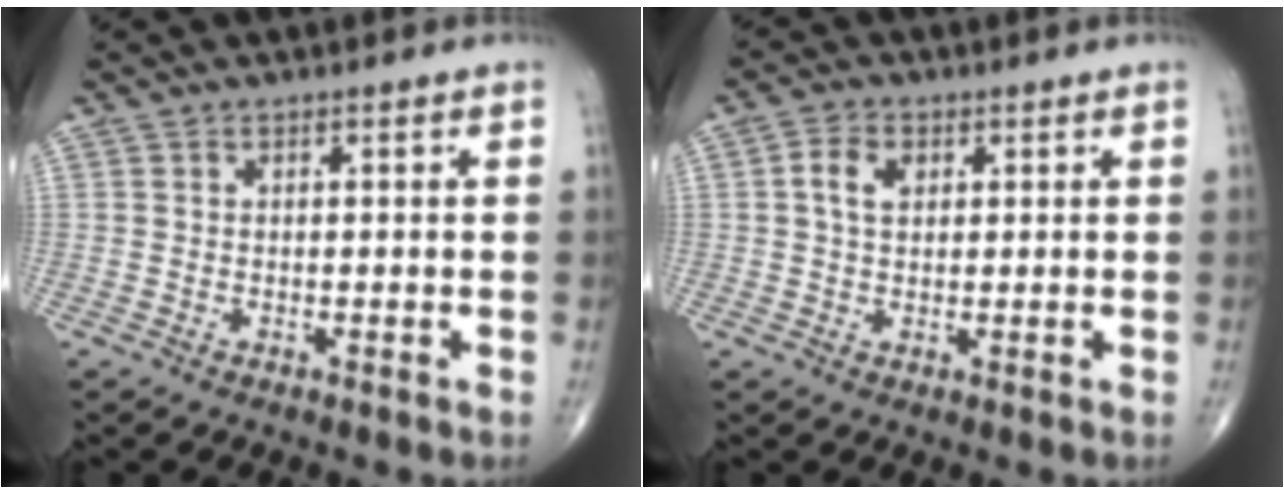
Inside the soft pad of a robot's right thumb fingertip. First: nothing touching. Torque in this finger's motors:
{"motor_torque": [0.10, 0.11, -0.05, 0.02, 0.02]}